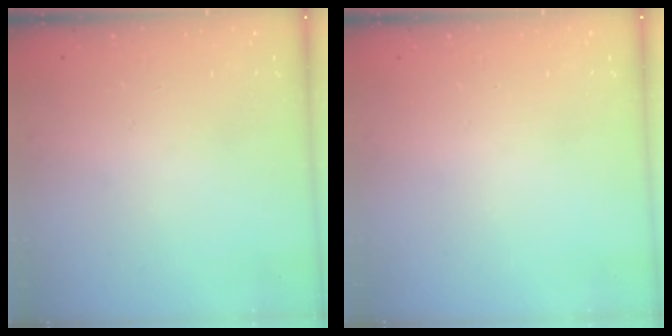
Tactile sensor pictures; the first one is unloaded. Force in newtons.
{"total": 0.0}